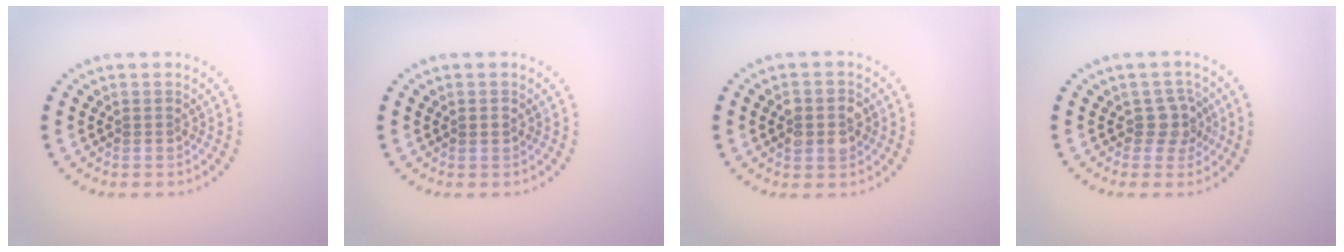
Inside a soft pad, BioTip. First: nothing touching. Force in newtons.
{"total": 0.8, "press": 0.8, "slide": 0.1}
{"total": 2.7, "press": 2.7, "slide": 0.3}
{"total": 2.1, "press": 1.8, "slide": 1.2}